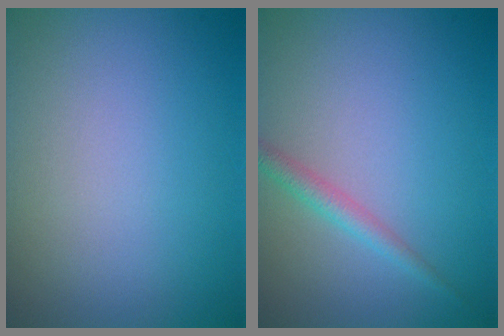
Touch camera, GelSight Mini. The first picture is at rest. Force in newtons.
{"total": 1.7, "press": 1.7, "slide": 0.1}